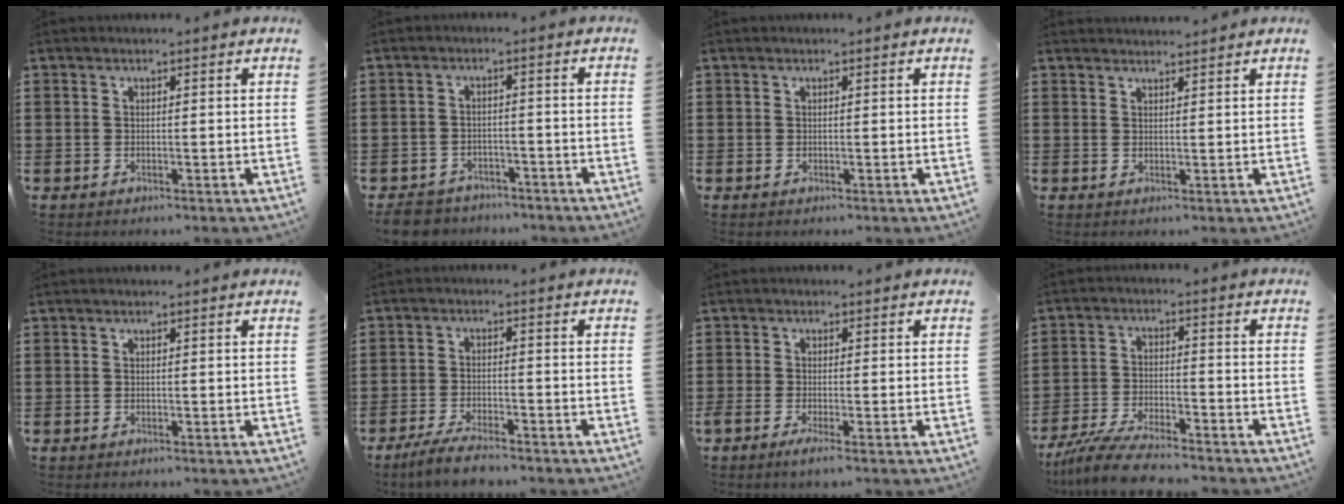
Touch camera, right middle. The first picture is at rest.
{"total": 3.8, "force": [-3.7, 1.1, 0.2], "torque": [-0.015, 0.004, -0.079]}
{"total": 0.0}
{"total": 1.5, "force": [1.5, -0.1, 0.0], "torque": [-0.002, 0.000, 0.029]}
{"total": 0.0}
{"total": 4.3, "force": [-3.9, 0.5, 1.8], "torque": [-0.044, -0.003, -0.079]}
{"total": 1.6, "force": [-0.8, 0.0, 1.4], "torque": [-0.031, -0.007, -0.017]}
{"total": 7.4, "force": [-6.8, 0.9, 3.0], "torque": [-0.069, 0.001, -0.132]}